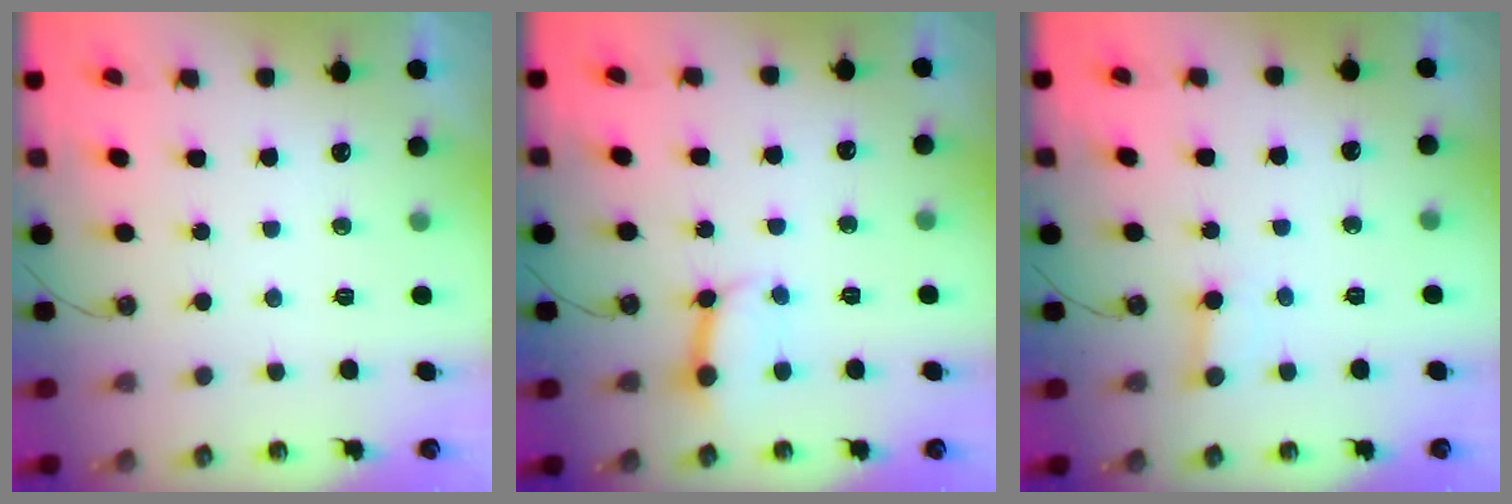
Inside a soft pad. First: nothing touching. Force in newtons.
{"total": 7.8, "press": 7.7, "slide": 0.9}
{"total": 2.7, "press": 2.7, "slide": 0.2}